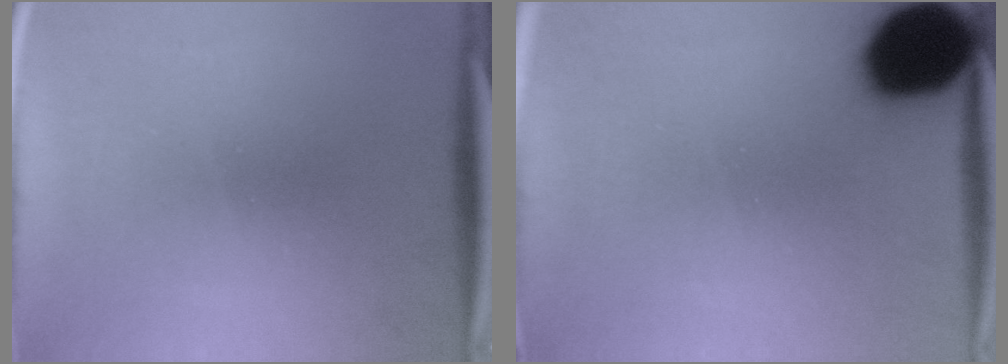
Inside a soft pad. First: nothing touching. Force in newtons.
{"total": 18.7}